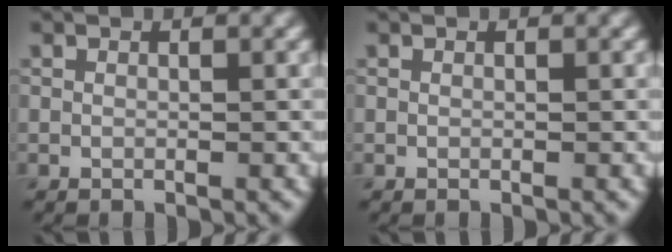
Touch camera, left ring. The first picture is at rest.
{"total": 0.0}